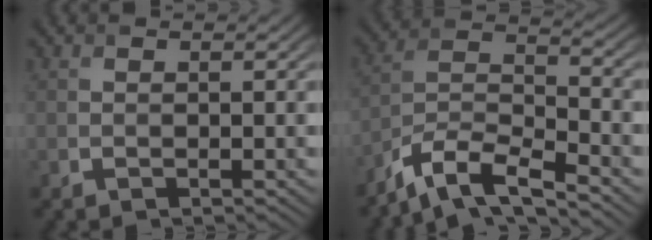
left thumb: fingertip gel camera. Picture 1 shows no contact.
{"total": 9.2, "force": [-7.3, 2.3, 5.0], "torque": [-0.099, -0.003, -0.152]}